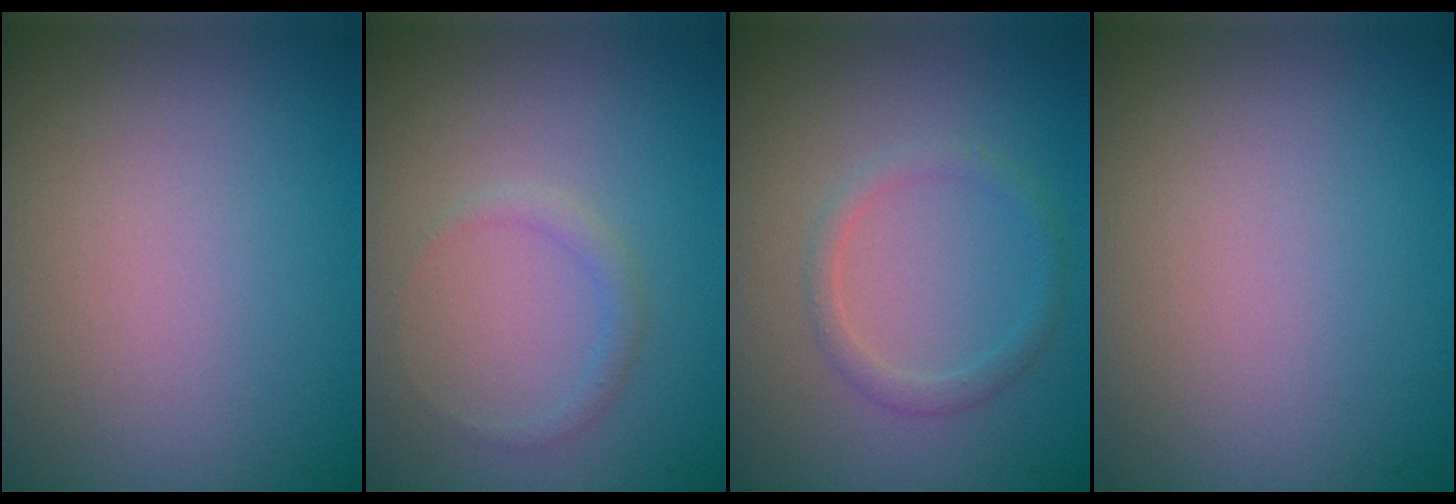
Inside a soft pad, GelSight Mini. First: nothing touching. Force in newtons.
{"total": 1.0, "press": 1.0, "slide": 0.1}
{"total": 1.5, "press": 1.5, "slide": 0.1}
{"total": 0.0}